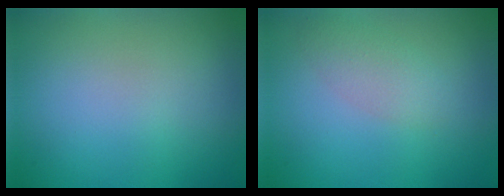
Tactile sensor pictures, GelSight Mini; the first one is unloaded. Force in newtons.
{"total": 2.2, "press": 2.2, "slide": 0.1}